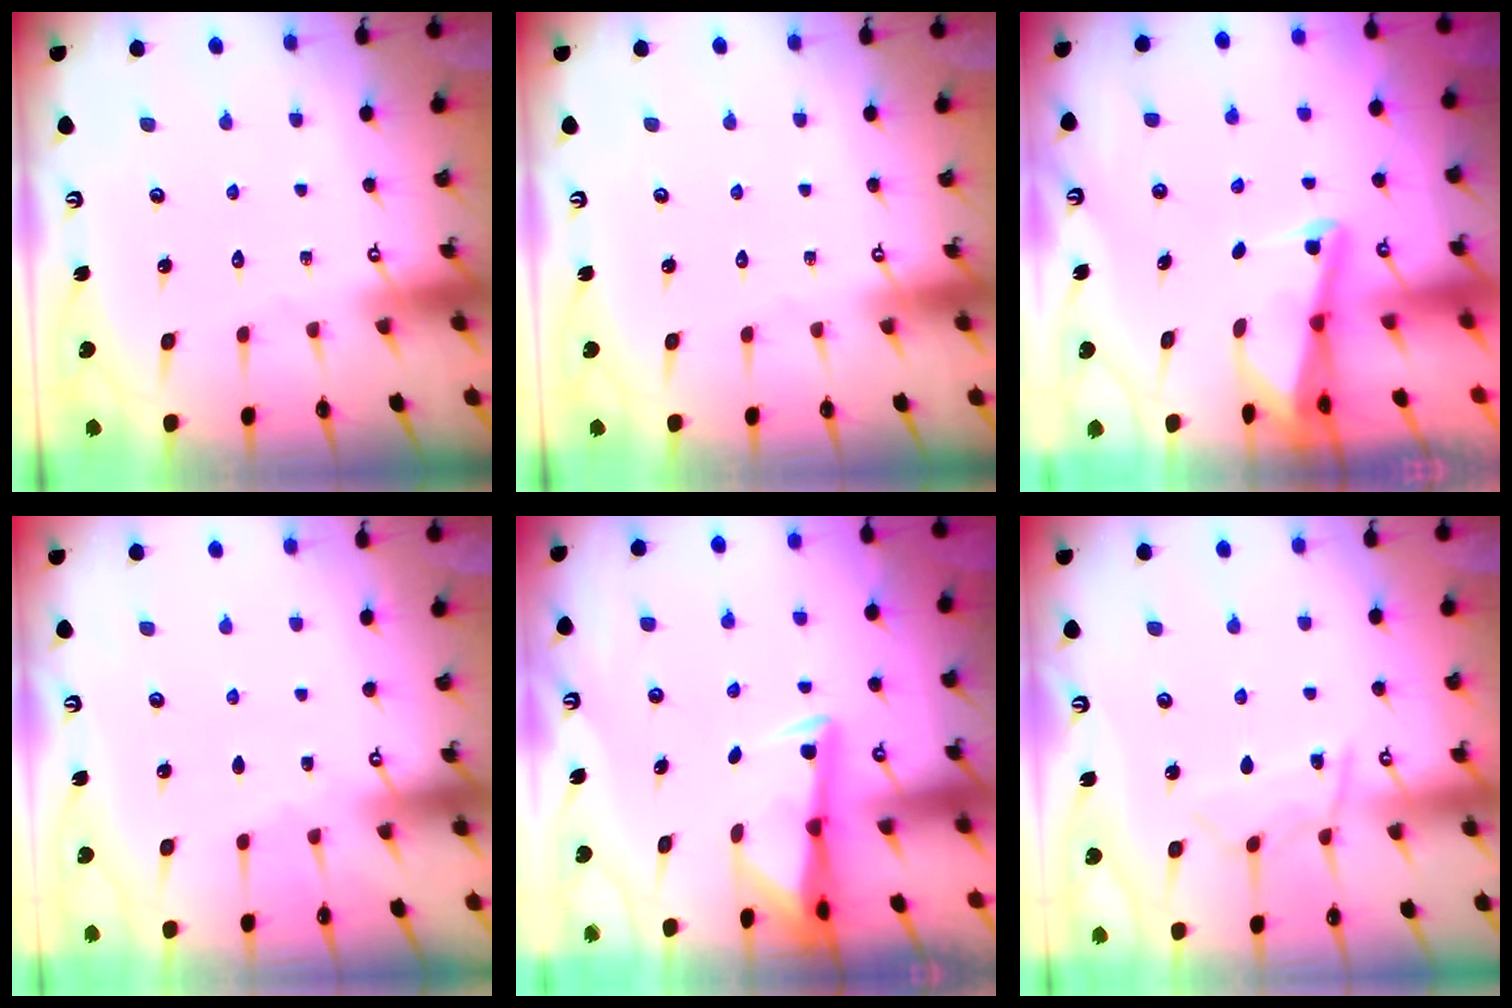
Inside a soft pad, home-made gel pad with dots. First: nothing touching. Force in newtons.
{"total": 0.0}
{"total": 2.3, "press": 2.3, "slide": 0.3}
{"total": 2.5, "press": 2.5, "slide": 0.4}
{"total": 3.0, "press": 2.9, "slide": 0.5}
{"total": 7.3, "press": 7.3, "slide": 0.7}